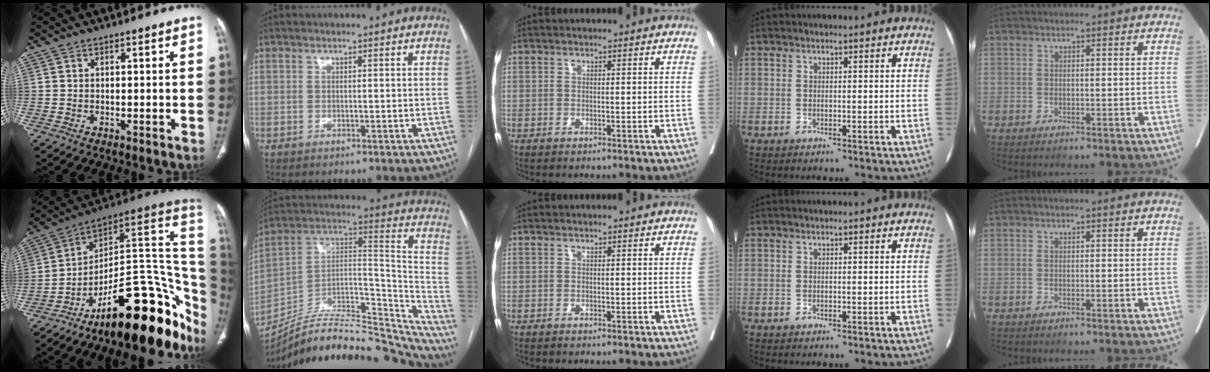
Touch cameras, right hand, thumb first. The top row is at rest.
{"thumb": {"total": 29.2, "force": [-15.0, 11.2, 22.5], "torque": [-0.174, 0.115, -0.217]}, "index": {"total": 33.4, "force": [-29.9, 8.8, 11.9], "torque": [-0.149, 0.027, -0.430]}}